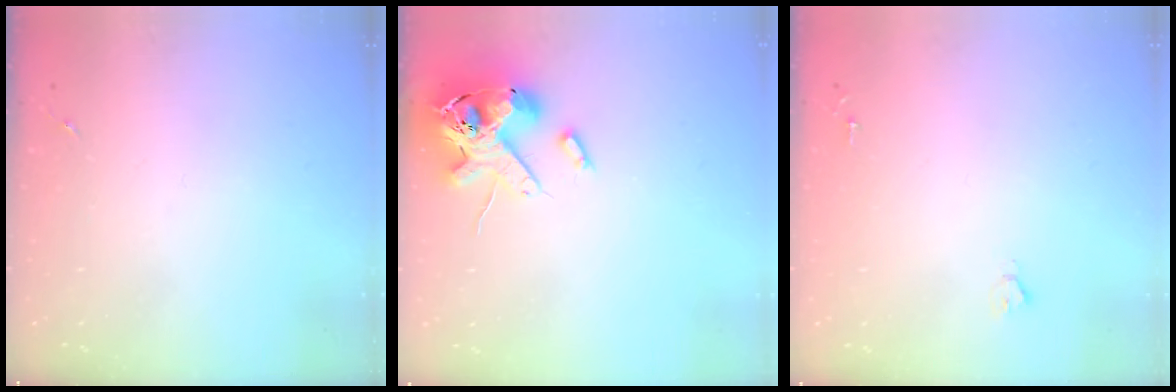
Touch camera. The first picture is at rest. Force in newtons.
{"total": 16.4, "press": 16.2, "slide": 2.7}
{"total": 1.9, "press": 1.9, "slide": 0.2}